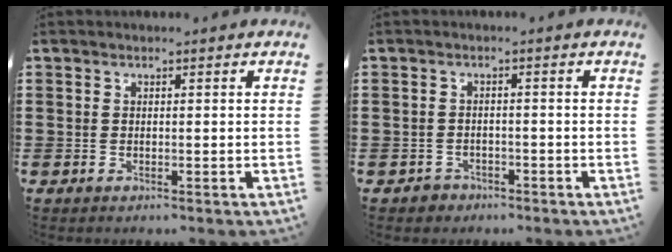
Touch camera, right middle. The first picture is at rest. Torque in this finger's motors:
{"motor_torque": [0.29, 0.18, 0.05, -0.01]}